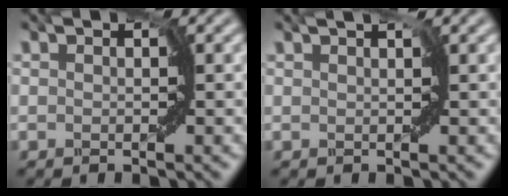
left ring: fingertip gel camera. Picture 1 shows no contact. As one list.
[{"total": 1.1, "force": [0.7, 0.2, 0.7], "torque": [-0.012, 0.006, 0.002]}]